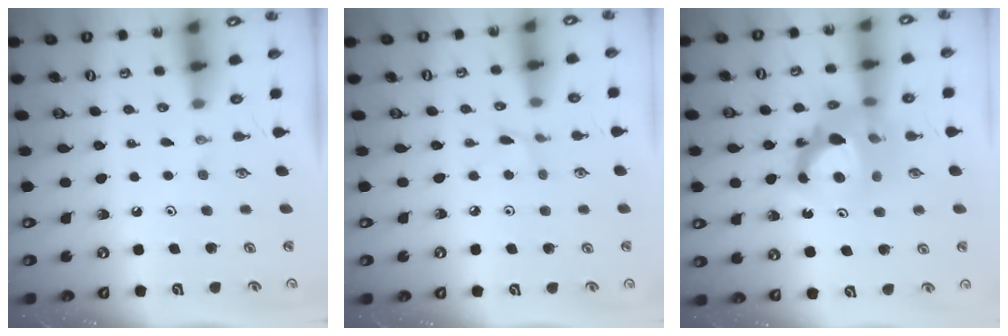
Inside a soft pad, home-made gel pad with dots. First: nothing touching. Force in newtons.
{"total": 1.1, "press": 1.1, "slide": 0.1}
{"total": 13.6, "press": 13.4, "slide": 2.6}